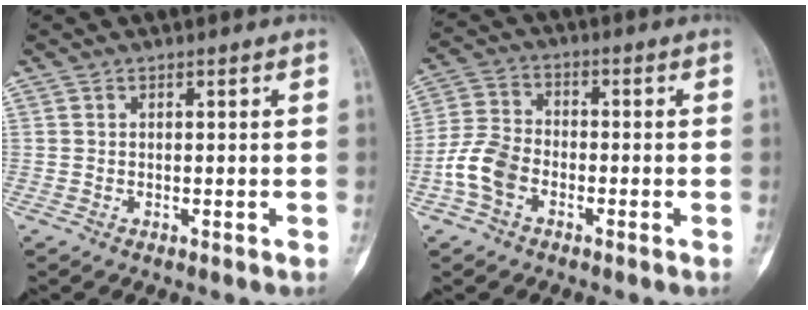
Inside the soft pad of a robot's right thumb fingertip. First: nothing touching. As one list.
[{"total": 7.8, "force": [-3.1, 5.2, 4.9], "torque": [-0.100, 0.022, -0.069]}]